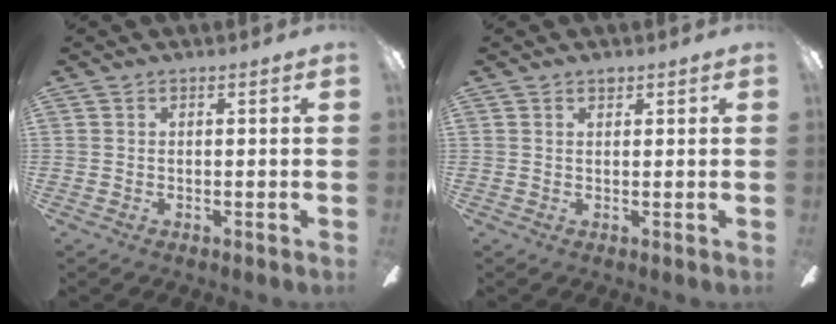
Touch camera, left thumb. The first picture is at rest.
{"total": 1.1, "force": [0.9, 0.5, 0.4], "torque": [-0.001, -0.002, 0.014]}